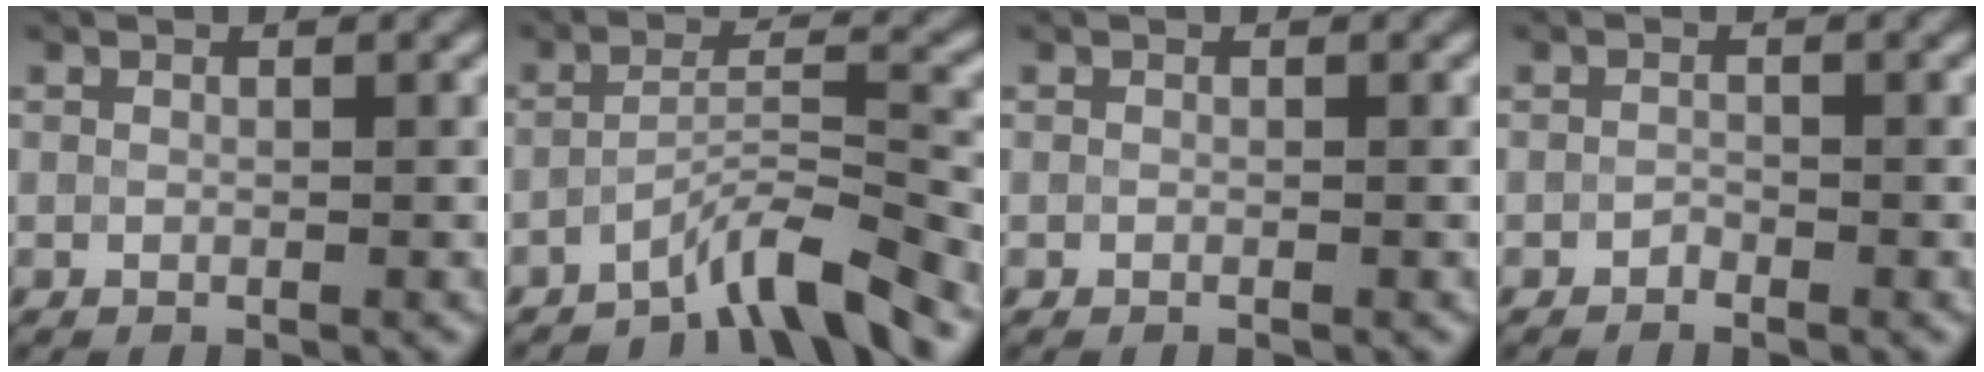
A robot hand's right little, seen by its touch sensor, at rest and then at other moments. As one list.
[{"total": 5.0, "force": [-4.0, 0.4, 3.0], "torque": [-0.046, 0.010, -0.080]}, {"total": 0.0}, {"total": 0.6, "force": [-0.5, 0.2, 0.2], "torque": [-0.003, 0.000, -0.011]}]